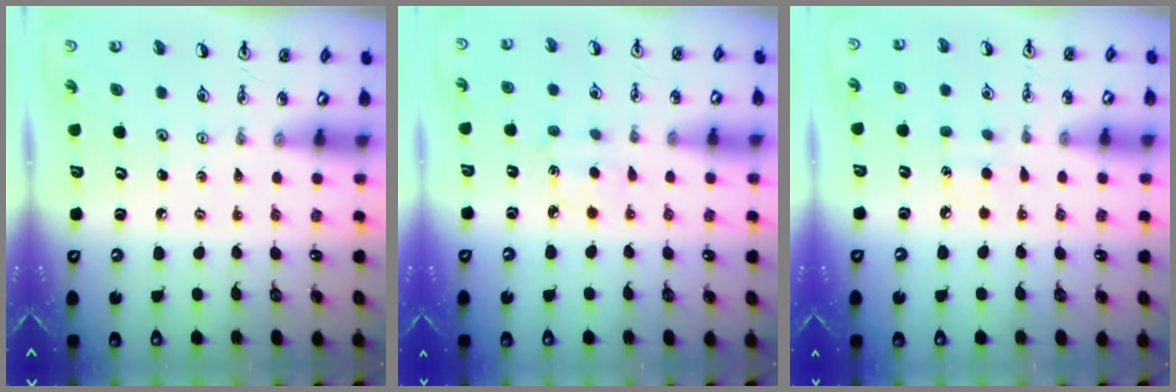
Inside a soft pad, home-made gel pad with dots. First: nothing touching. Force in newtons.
{"total": 3.9, "press": 3.9, "slide": 0.5}
{"total": 4.7, "press": 4.7, "slide": 0.5}